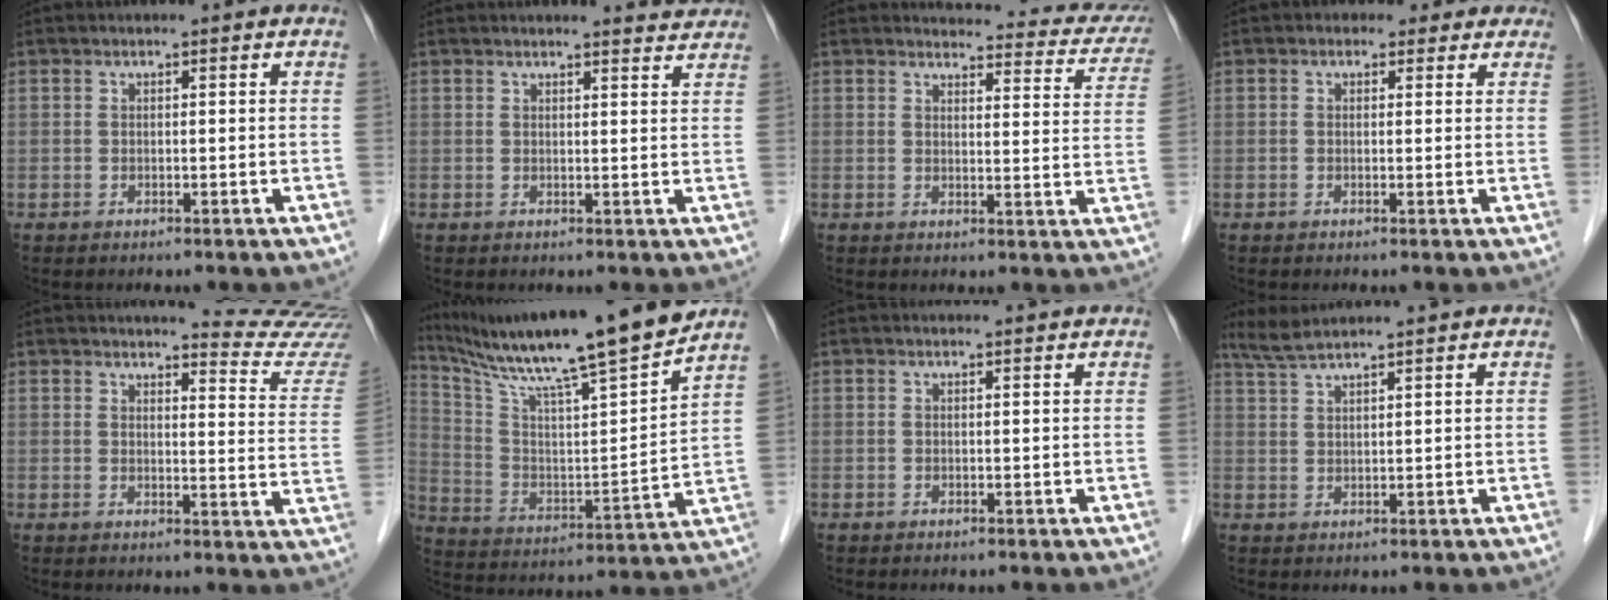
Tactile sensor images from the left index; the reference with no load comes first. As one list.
[{"total": 4.0, "force": [4.0, 0.2, 0.6], "torque": [-0.012, -0.008, 0.033]}, {"total": 15.7, "force": [15.1, 3.5, 2.7], "torque": [0.010, -0.058, 0.135]}, {"total": 3.3, "force": [2.2, 2.4, 0.7], "torque": [0.002, 0.010, 0.016]}, {"total": 12.8, "force": [12.6, -0.8, 2.4], "torque": [-0.020, -0.108, 0.121]}, {"total": 21.3, "force": [18.0, -1.0, 11.4], "torque": [-0.204, -0.015, 0.293]}, {"total": 1.1, "force": [1.1, -0.1, 0.0], "torque": [-0.011, -0.003, 0.010]}, {"total": 5.3, "force": [4.8, -0.8, 2.2], "torque": [-0.044, 0.030, 0.092]}]